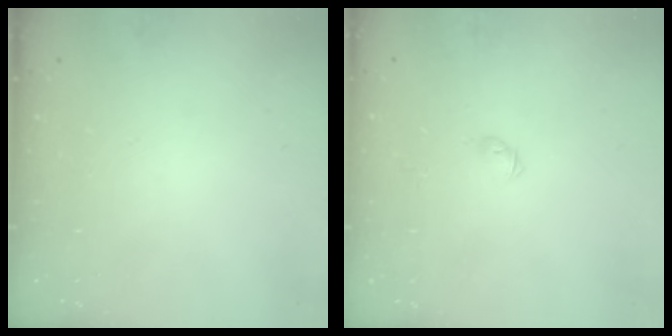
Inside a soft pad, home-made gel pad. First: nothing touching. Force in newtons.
{"total": 3.3, "press": 3.2, "slide": 0.6}